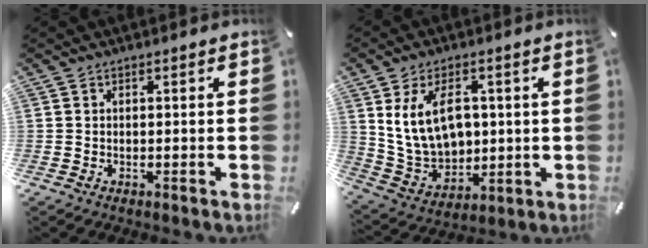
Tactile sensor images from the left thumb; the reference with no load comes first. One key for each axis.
{"total": 13.3, "fx": 3.0, "fy": 9.8, "fz": 8.4, "tx": -0.175, "ty": 0.000, "tz": 0.060}